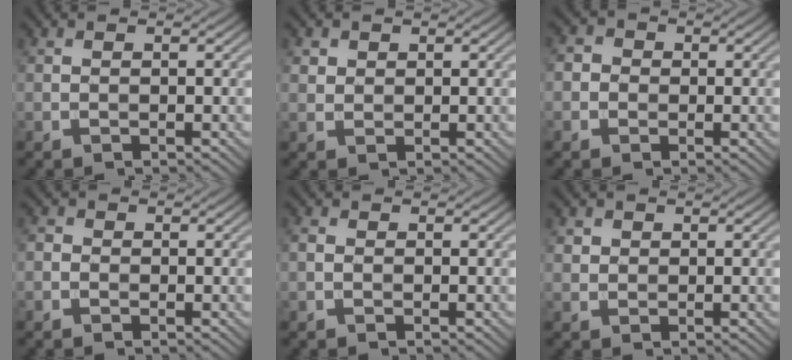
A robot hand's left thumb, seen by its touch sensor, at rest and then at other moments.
{"total": 1.6, "force": [0.9, 1.2, 0.4], "torque": [-0.013, -0.002, 0.016]}
{"total": 2.2, "force": [-0.2, 2.1, 0.6], "torque": [-0.010, 0.004, -0.016]}
{"total": 1.3, "force": [-0.6, 1.1, 0.4], "torque": [-0.008, -0.001, -0.015]}
{"total": 1.0, "force": [-0.3, 0.7, 0.6], "torque": [-0.016, 0.001, -0.008]}
{"total": 1.6, "force": [0.6, 1.4, 0.5], "torque": [-0.013, -0.005, 0.011]}